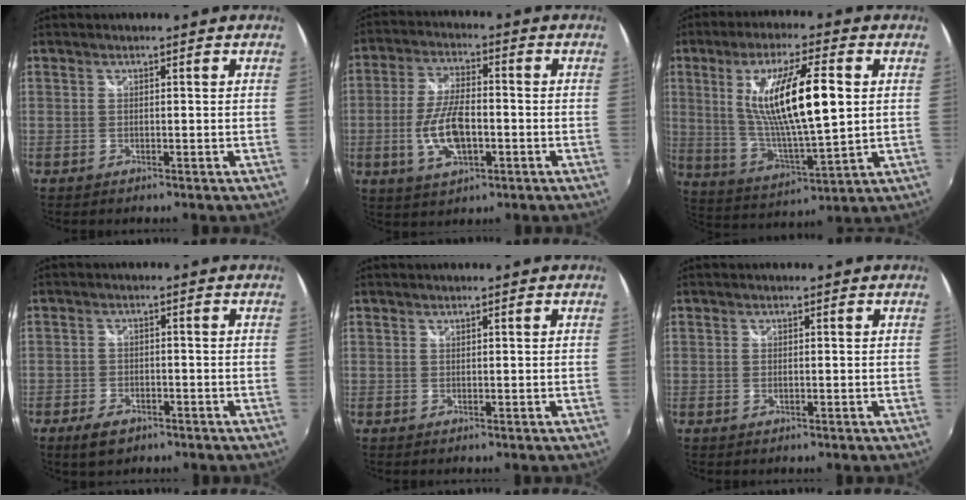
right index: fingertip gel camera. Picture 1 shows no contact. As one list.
[{"total": 10.7, "force": [-2.6, 4.8, 9.2], "torque": [-0.187, -0.003, -0.045]}, {"total": 17.5, "force": [3.5, 3.7, 16.7], "torque": [-0.305, -0.006, 0.075]}, {"total": 5.1, "force": [-3.5, 2.8, 2.6], "torque": [-0.069, -0.007, -0.058]}, {"total": 0.0}, {"total": 0.6, "force": [0.1, 0.2, 0.5], "torque": [-0.012, -0.001, -0.001]}]